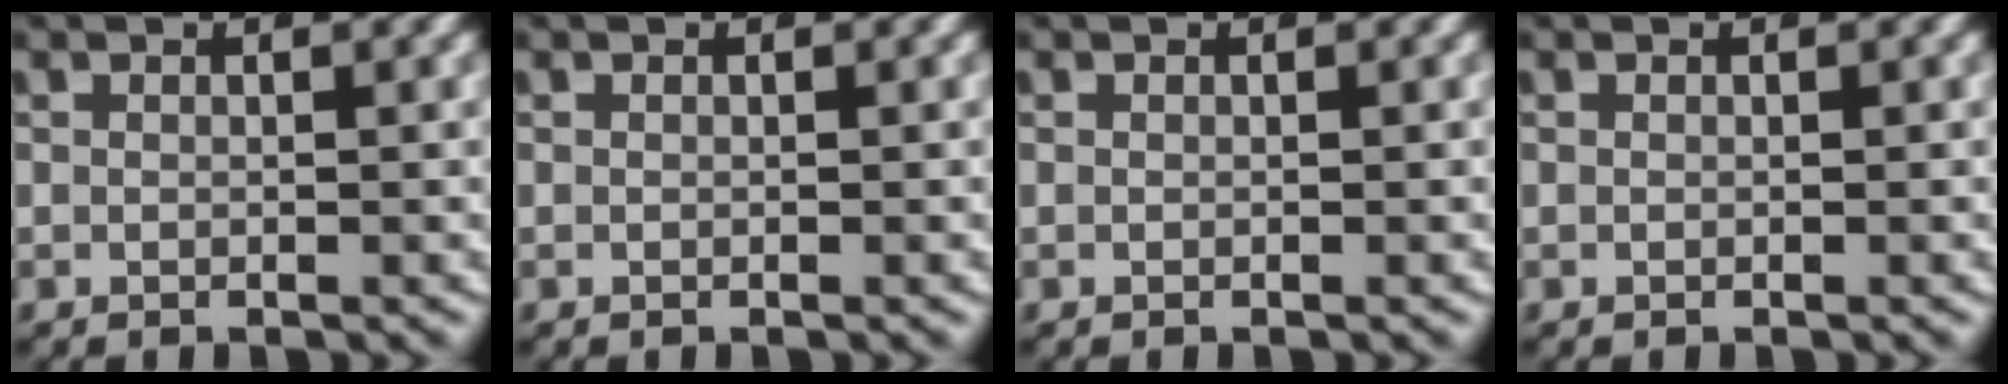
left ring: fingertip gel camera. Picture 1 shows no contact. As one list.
[{"total": 0.0}, {"total": 0.0}, {"total": 0.0}]